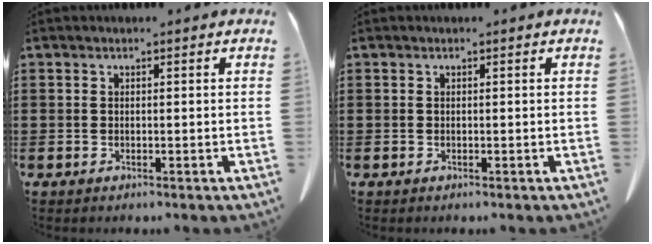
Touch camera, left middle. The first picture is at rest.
{"total": 0.0}